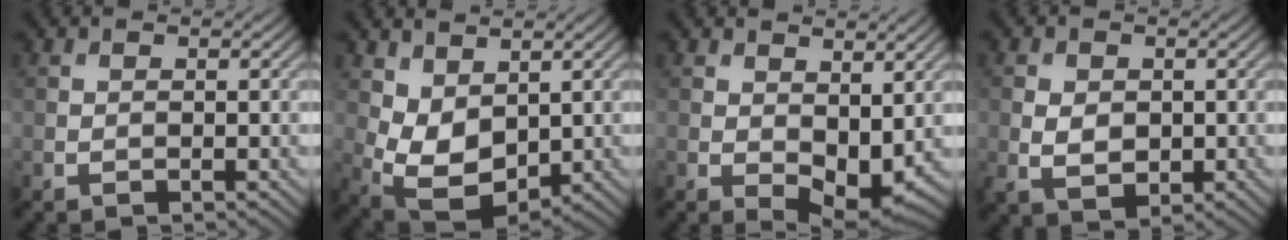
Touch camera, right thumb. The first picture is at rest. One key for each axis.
{"total": 7.2, "fx": 1.9, "fy": 4.6, "fz": 5.2, "tx": -0.126, "ty": -0.009, "tz": 0.042}
{"total": 6.9, "fx": 0.5, "fy": 4.0, "fz": 5.6, "tx": -0.099, "ty": -0.017, "tz": 0.018}
{"total": 3.5, "fx": 0.0, "fy": 2.7, "fz": 2.3, "tx": -0.054, "ty": -0.003, "tz": 0.003}